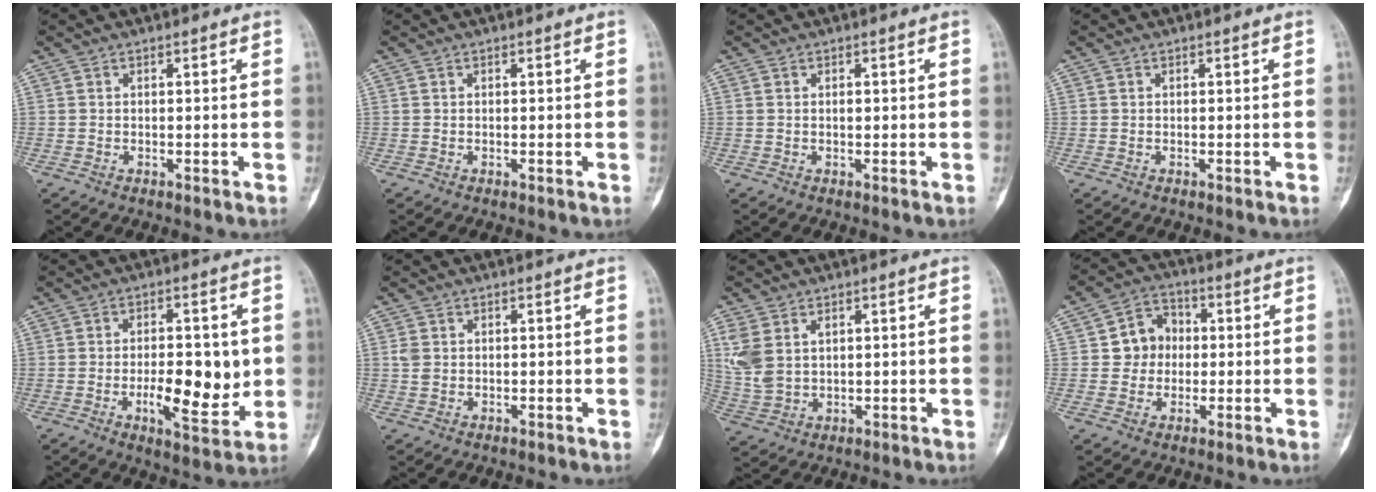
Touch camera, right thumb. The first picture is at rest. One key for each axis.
{"total": 0.0}
{"total": 0.8, "fx": 0.2, "fy": 0.5, "fz": 0.6, "tx": -0.010, "ty": 0.001, "tz": 0.004}
{"total": 0.0}
{"total": 10.8, "fx": -0.9, "fy": 4.6, "fz": 9.7, "tx": -0.127, "ty": -0.012, "tz": -0.008}
{"total": 1.8, "fx": 0.3, "fy": 1.5, "fz": 1.1, "tx": -0.022, "ty": 0.002, "tz": 0.010}
{"total": 7.4, "fx": 2.4, "fy": 4.9, "fz": 5.0, "tx": -0.112, "ty": -0.003, "tz": 0.060}
{"total": 7.3, "fx": 0.2, "fy": 6.7, "fz": 3.0, "tx": -0.011, "ty": 0.015, "tz": -0.007}